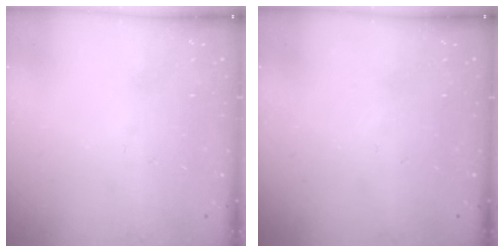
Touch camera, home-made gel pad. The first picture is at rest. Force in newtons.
{"total": 0.0}